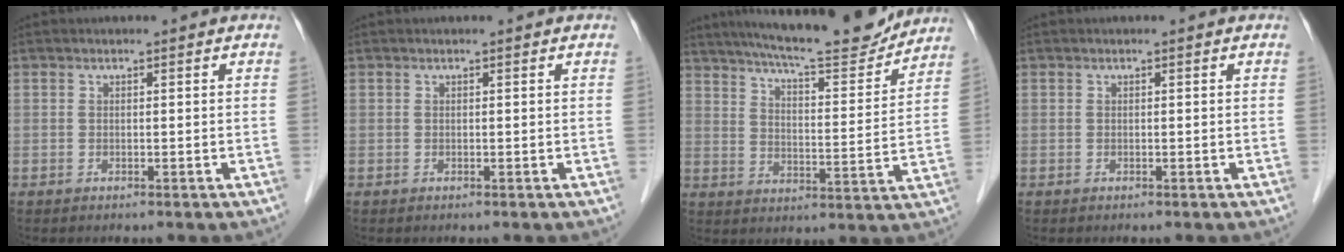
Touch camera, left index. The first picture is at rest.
{"total": 0.0}
{"total": 17.0, "force": [15.3, 1.8, 7.1], "torque": [-0.115, -0.008, 0.217]}
{"total": 0.0}